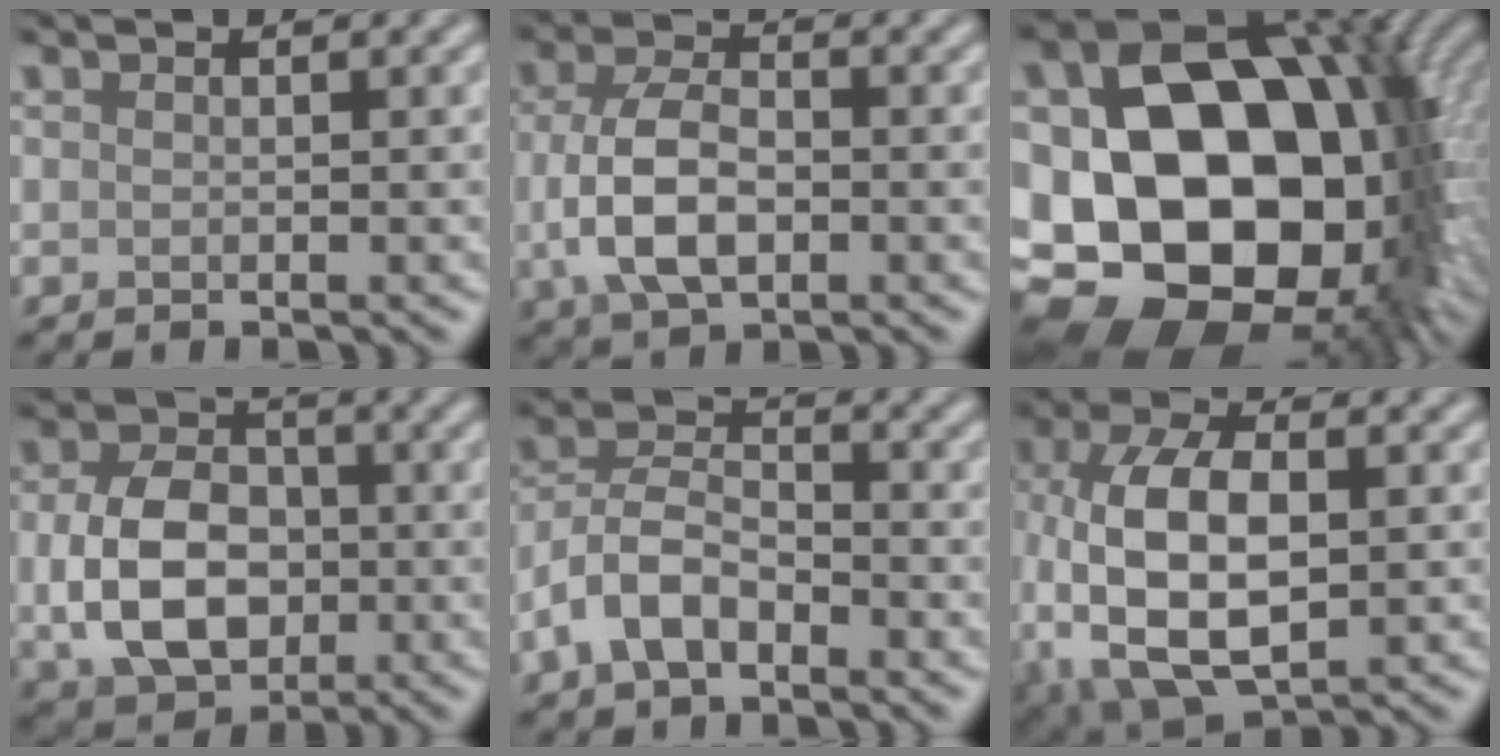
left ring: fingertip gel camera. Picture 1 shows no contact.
{"total": 5.9, "force": [-1.0, 3.4, 4.8], "torque": [-0.103, -0.003, -0.020]}
{"total": 22.2, "force": [-2.0, 16.4, 14.8], "torque": [-0.226, -0.018, -0.040]}
{"total": 7.8, "force": [-0.7, 5.6, 5.4], "torque": [-0.112, -0.004, -0.017]}
{"total": 5.1, "force": [-2.7, 2.9, 3.3], "torque": [-0.064, 0.009, -0.061]}
{"total": 11.8, "force": [-1.3, 6.7, 9.6], "torque": [-0.214, -0.013, -0.018]}